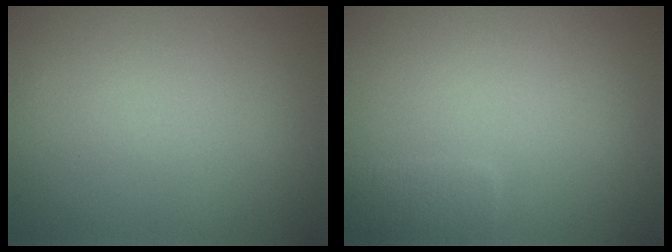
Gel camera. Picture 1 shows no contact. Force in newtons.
{"total": 1.5, "press": 1.5, "slide": 0.1}